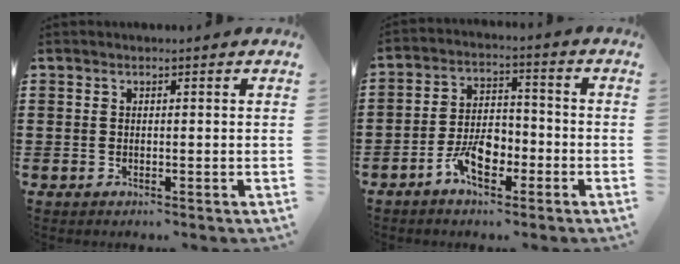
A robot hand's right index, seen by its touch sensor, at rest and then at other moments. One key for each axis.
{"total": 6.8, "fx": -3.4, "fy": 3.4, "fz": 4.7, "tx": -0.106, "ty": 0.002, "tz": -0.067}